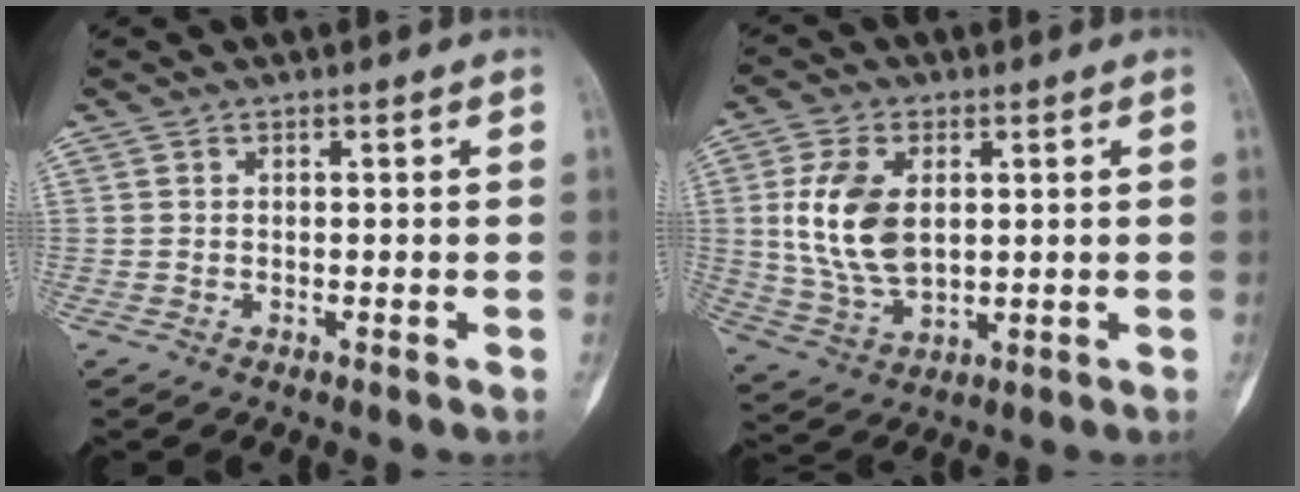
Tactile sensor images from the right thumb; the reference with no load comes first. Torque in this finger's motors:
{"motor_torque": [1.43, 1.47, 0.78, -0.87, 0.31]}